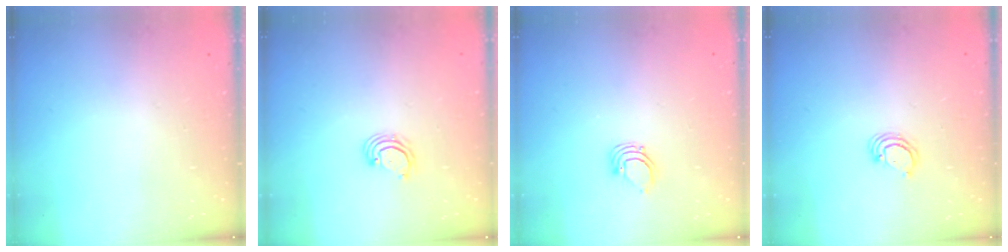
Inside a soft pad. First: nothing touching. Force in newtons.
{"total": 2.7, "press": 2.6, "slide": 0.6}
{"total": 2.7, "press": 2.7, "slide": 0.1}
{"total": 2.7, "press": 2.7, "slide": 0.2}